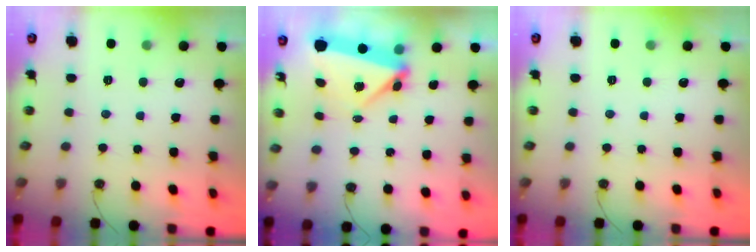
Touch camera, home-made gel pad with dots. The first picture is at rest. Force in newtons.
{"total": 5.6, "press": 5.6, "slide": 0.2}
{"total": 0.0}